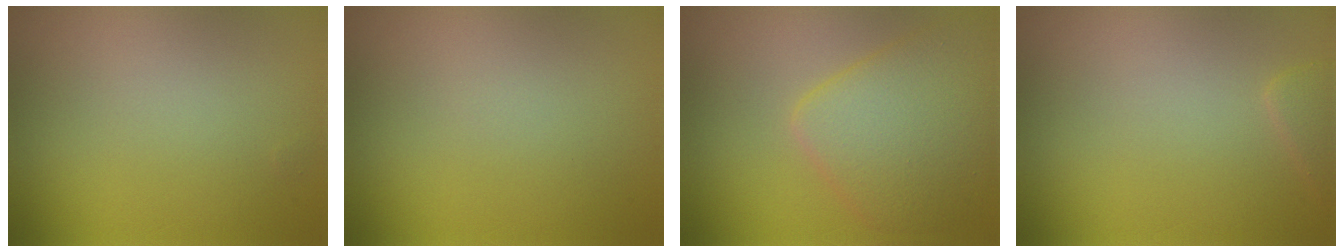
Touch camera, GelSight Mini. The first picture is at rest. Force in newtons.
{"total": 0.0}
{"total": 5.7, "press": 5.7, "slide": 0.2}
{"total": 0.9, "press": 0.9, "slide": 0.0}